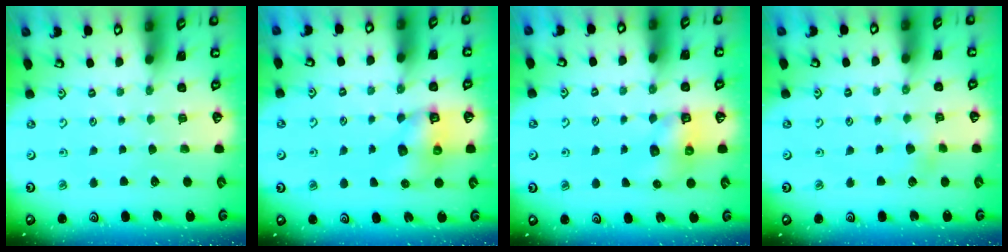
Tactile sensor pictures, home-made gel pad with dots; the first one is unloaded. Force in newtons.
{"total": 7.1, "press": 7.0, "slide": 0.9}
{"total": 6.2, "press": 6.1, "slide": 0.7}
{"total": 3.0, "press": 2.9, "slide": 0.5}